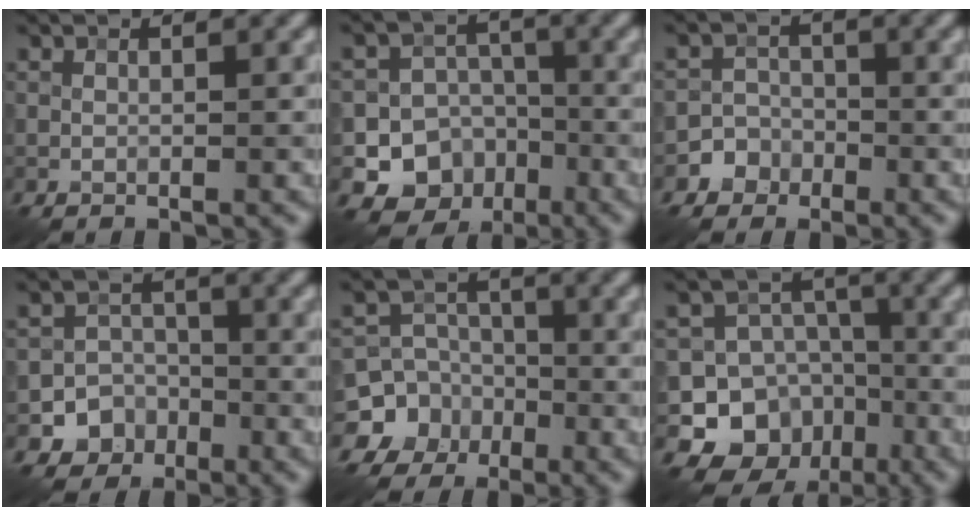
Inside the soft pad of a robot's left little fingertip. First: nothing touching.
{"total": 9.7, "force": [-4.2, 8.5, 1.9], "torque": [0.001, -0.014, -0.083]}
{"total": 2.8, "force": [-1.6, 2.4, 0.0], "torque": [0.032, 0.007, -0.036]}
{"total": 4.6, "force": [-2.3, 3.9, 0.6], "torque": [0.022, 0.000, -0.051]}
{"total": 9.4, "force": [-4.0, 8.4, 1.1], "torque": [-0.026, -0.018, -0.083]}
{"total": 12.0, "force": [-5.4, 10.3, 3.3], "torque": [-0.045, -0.011, -0.101]}